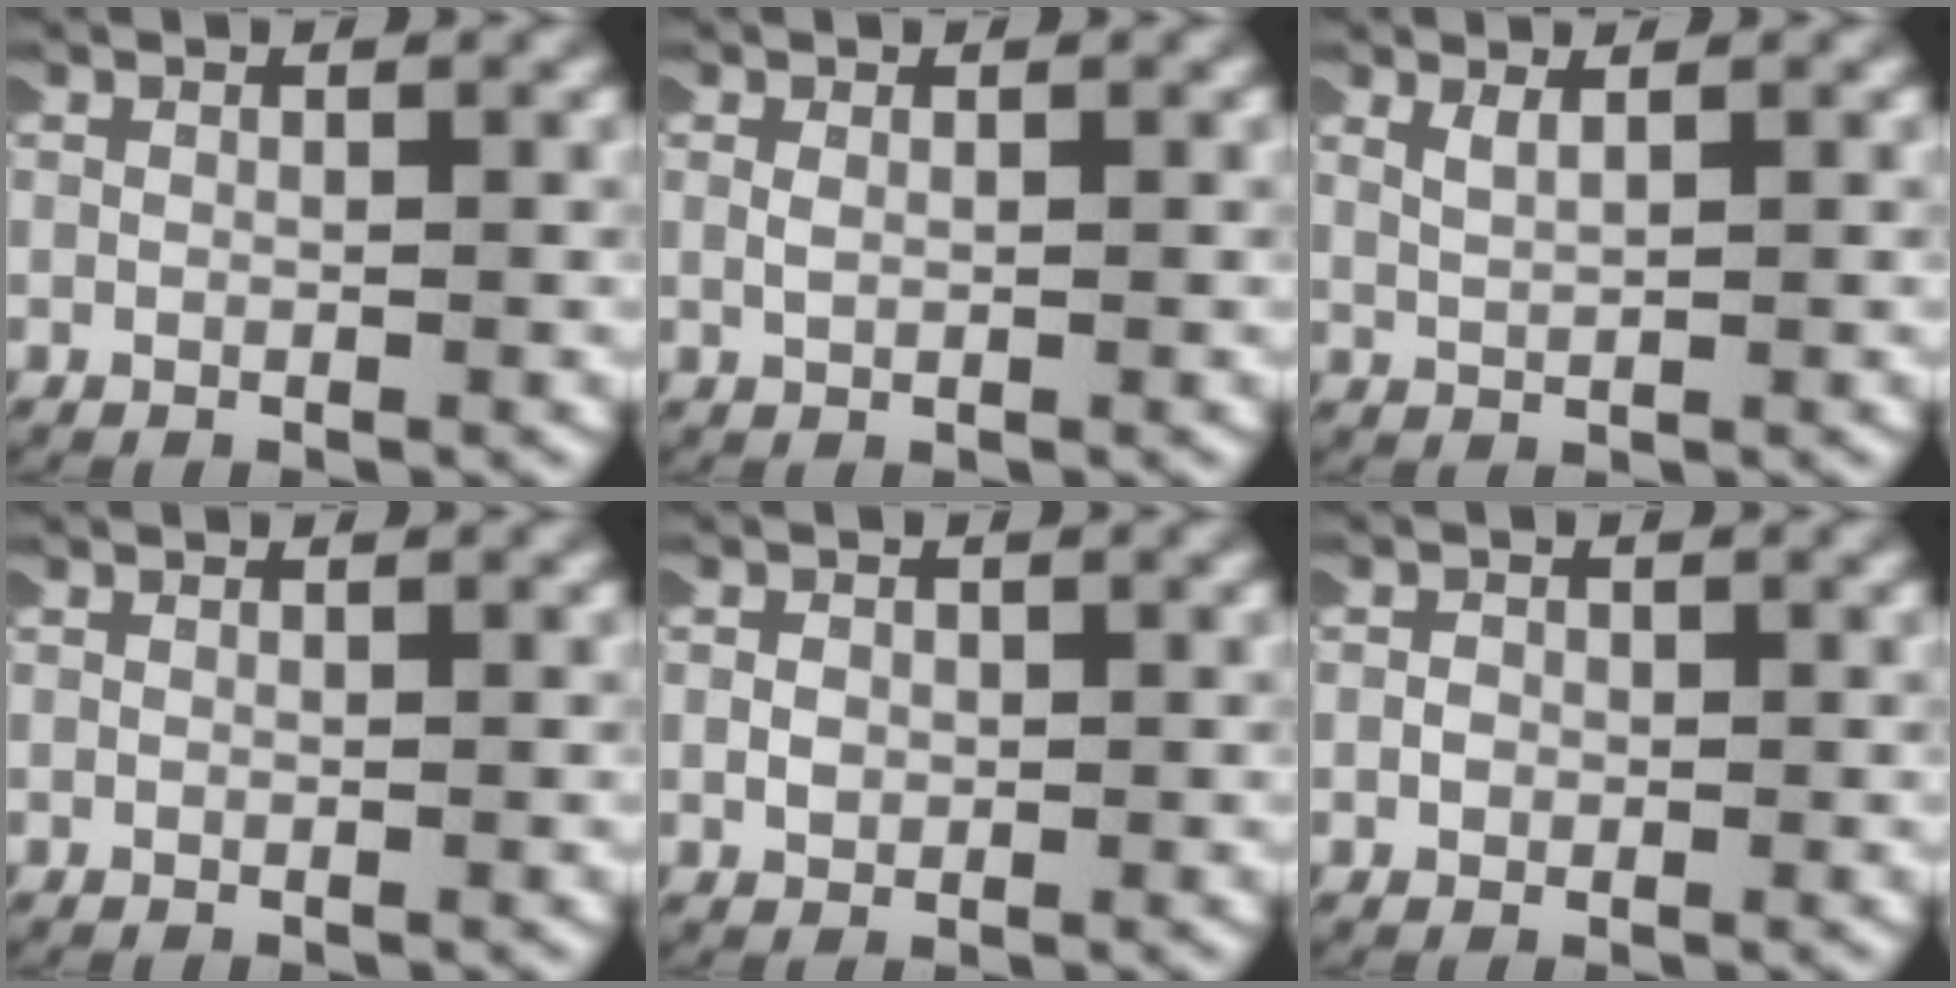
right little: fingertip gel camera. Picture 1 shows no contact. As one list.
[{"total": 0.6, "force": [0.3, 0.2, 0.5], "torque": [-0.014, 0.000, 0.008]}, {"total": 1.2, "force": [0.9, 0.3, 0.8], "torque": [-0.018, -0.001, 0.021]}, {"total": 0.0}, {"total": 0.9, "force": [-0.1, 0.7, 0.4], "torque": [-0.015, 0.005, -0.003]}, {"total": 0.7, "force": [-0.2, 0.6, 0.2], "torque": [-0.010, 0.003, -0.007]}]